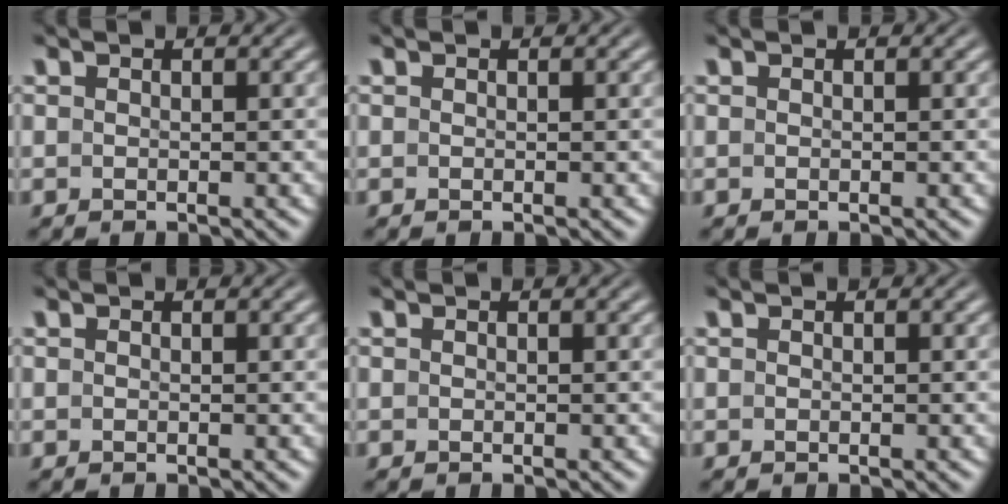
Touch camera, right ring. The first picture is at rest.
{"total": 0.0}
{"total": 0.0}
{"total": 0.0}
{"total": 0.0}
{"total": 0.0}